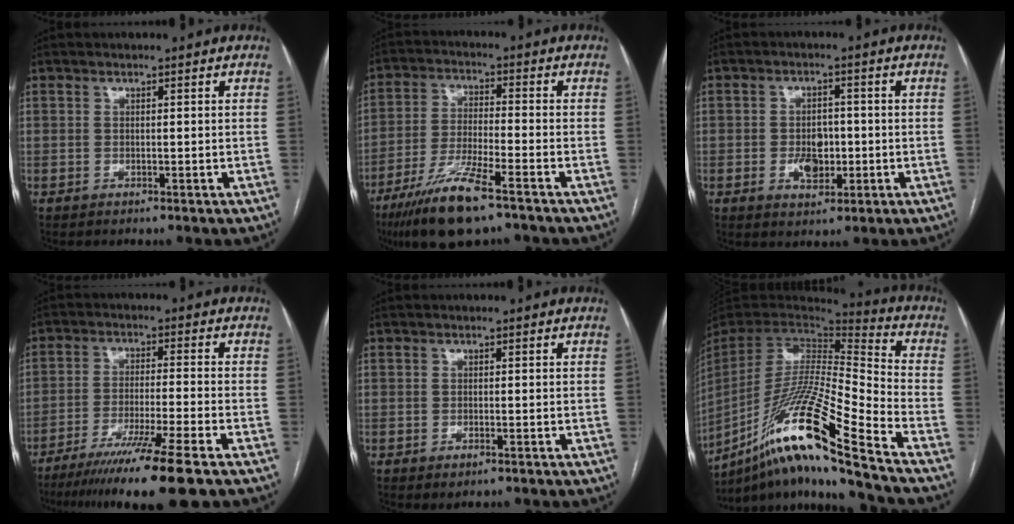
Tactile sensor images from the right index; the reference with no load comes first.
{"total": 11.8, "force": [-7.8, 1.4, 8.7], "torque": [-0.173, -0.027, -0.142]}
{"total": 4.8, "force": [-1.1, 3.0, 3.6], "torque": [-0.061, 0.005, -0.010]}
{"total": 13.7, "force": [-9.9, -1.6, 9.4], "torque": [-0.156, -0.044, -0.161]}
{"total": 1.5, "force": [-0.8, 0.5, 1.1], "torque": [-0.015, -0.002, -0.007]}
{"total": 24.2, "force": [-16.4, -1.1, 17.7], "torque": [-0.342, -0.038, -0.307]}